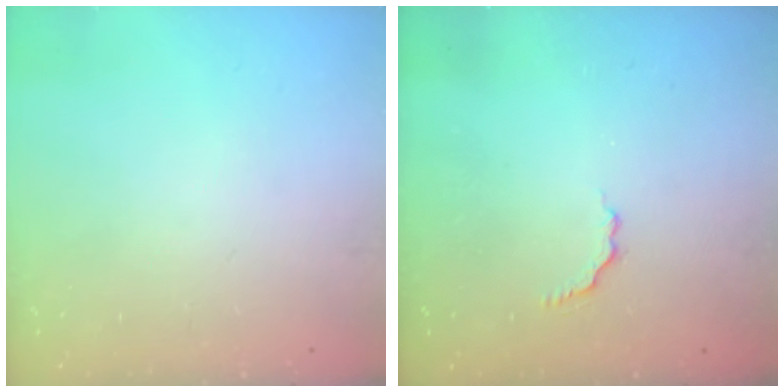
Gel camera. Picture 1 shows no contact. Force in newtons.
{"total": 2.5, "press": 2.3, "slide": 1.0}